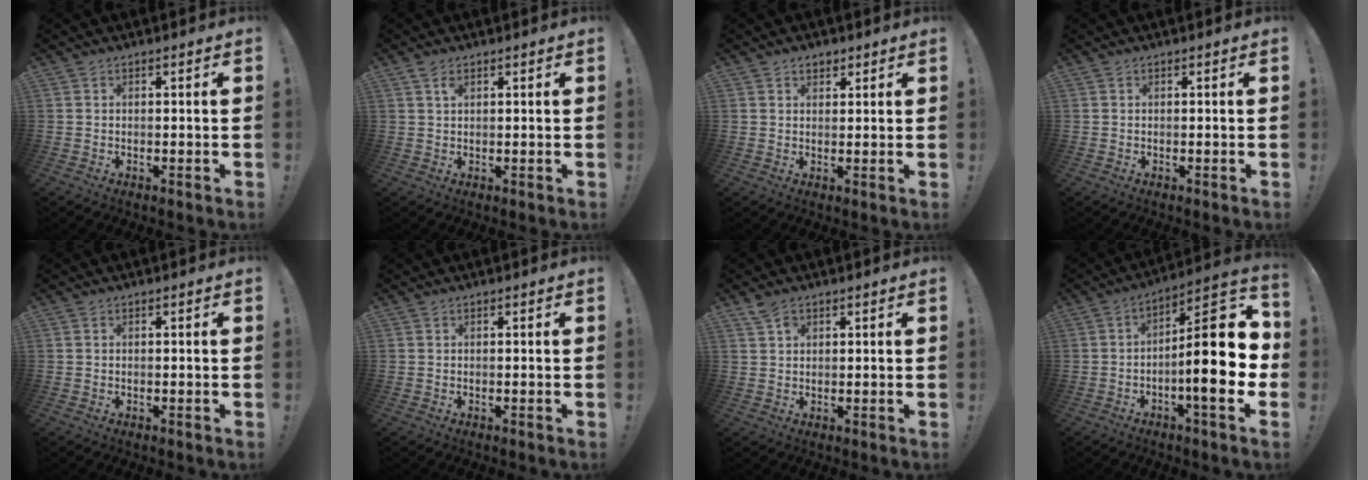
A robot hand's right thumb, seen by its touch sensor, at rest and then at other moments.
{"total": 1.3, "force": [0.8, 0.6, 0.8], "torque": [-0.013, 0.000, 0.014]}
{"total": 2.6, "force": [1.6, 1.8, 0.8], "torque": [-0.003, -0.007, 0.028]}
{"total": 0.0}
{"total": 0.0}
{"total": 0.0}
{"total": 3.0, "force": [2.1, 1.7, 1.3], "torque": [-0.015, -0.009, 0.036]}
{"total": 20.8, "force": [-2.6, 5.9, 19.7], "torque": [-0.287, 0.017, -0.040]}